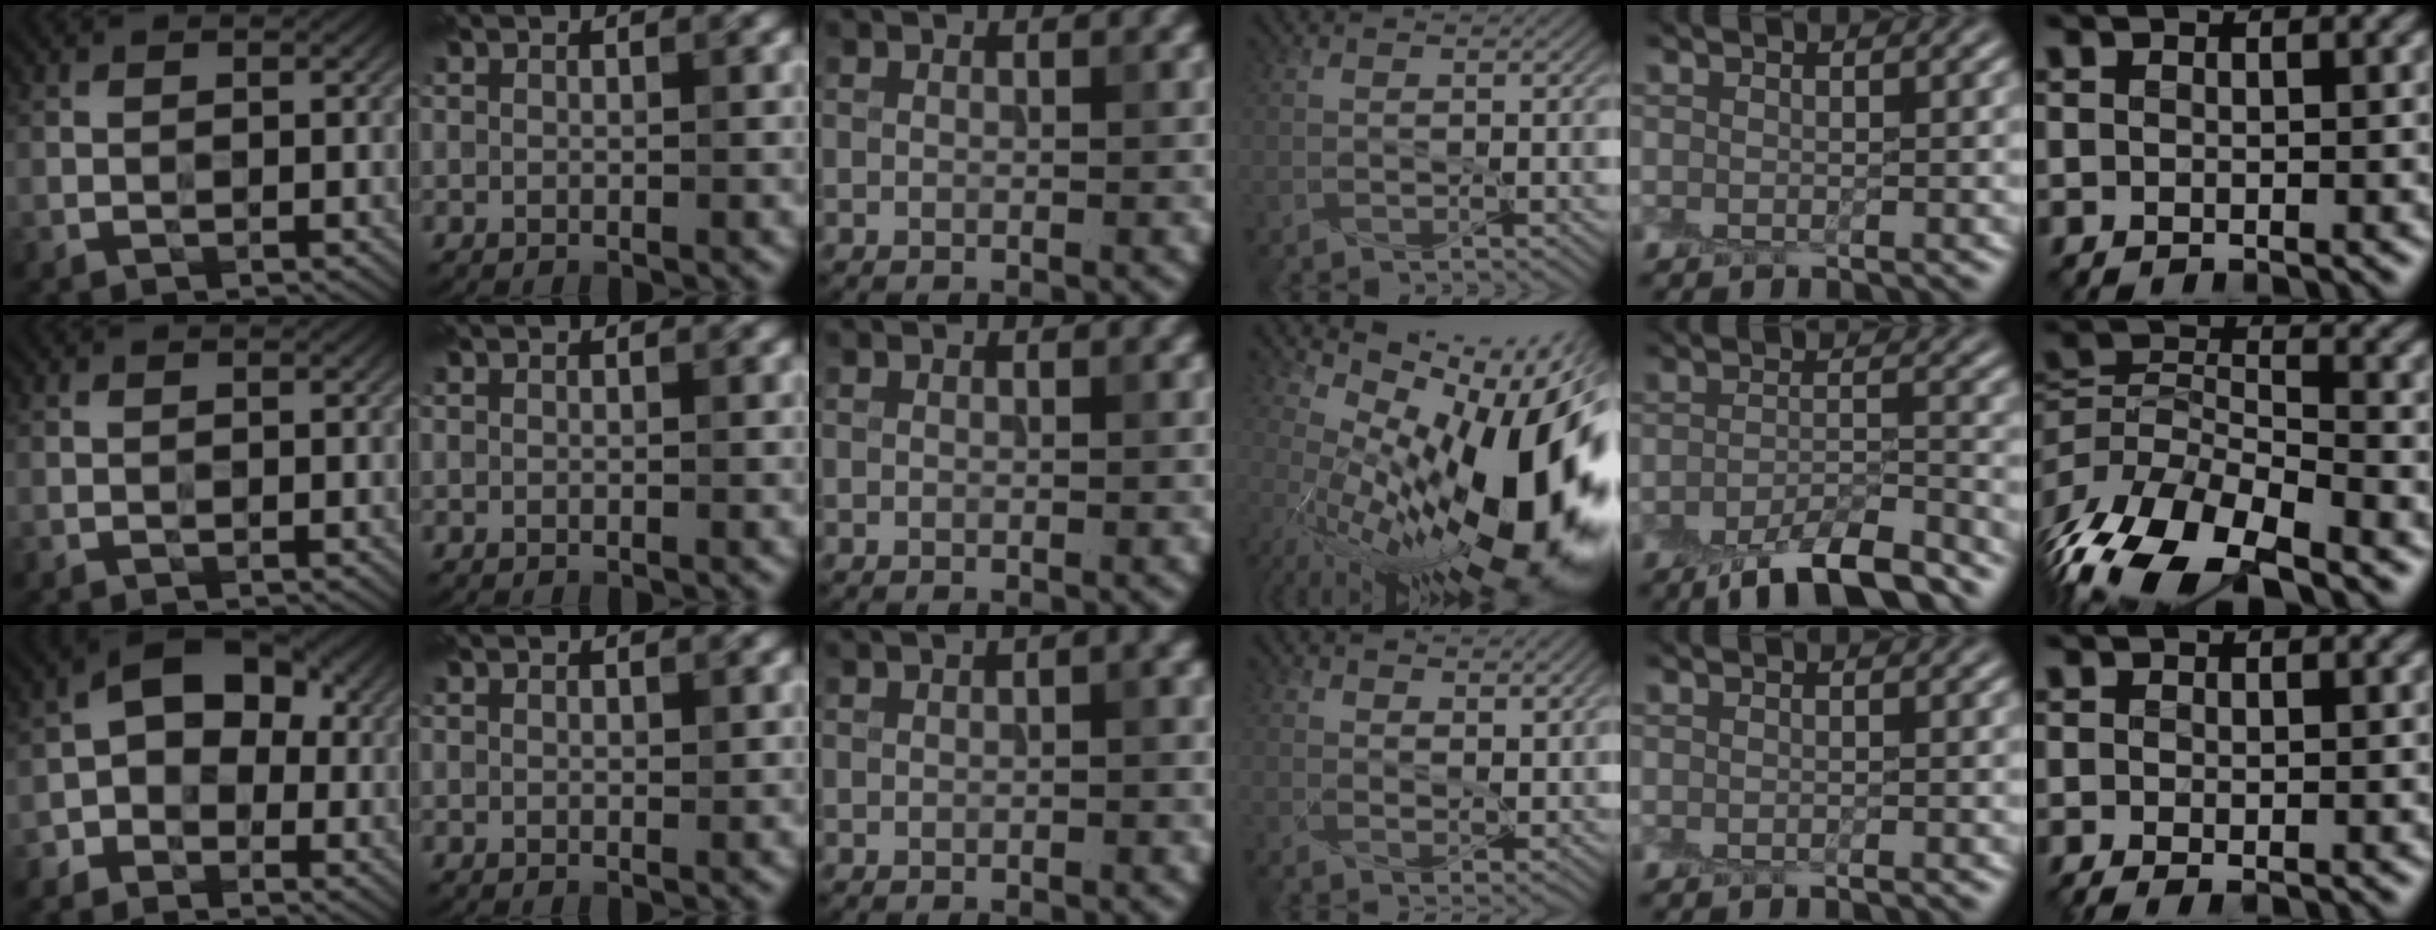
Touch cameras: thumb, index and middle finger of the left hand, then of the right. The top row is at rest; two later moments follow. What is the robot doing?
{"motion": "peel", "object": "cling film"}